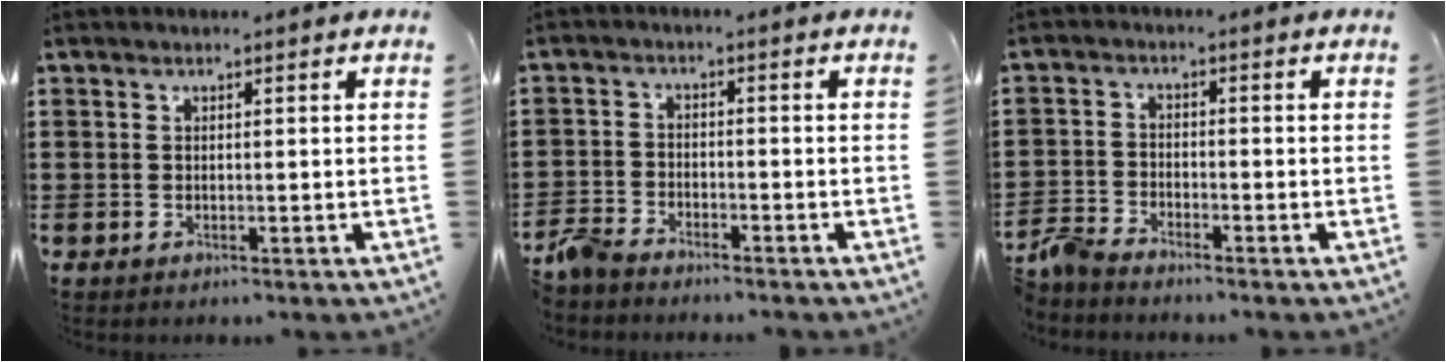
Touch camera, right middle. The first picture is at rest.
{"total": 3.9, "force": [-3.8, 0.7, 0.5], "torque": [-0.032, -0.002, -0.085]}
{"total": 3.4, "force": [-3.3, 0.3, 0.7], "torque": [-0.043, -0.005, -0.078]}